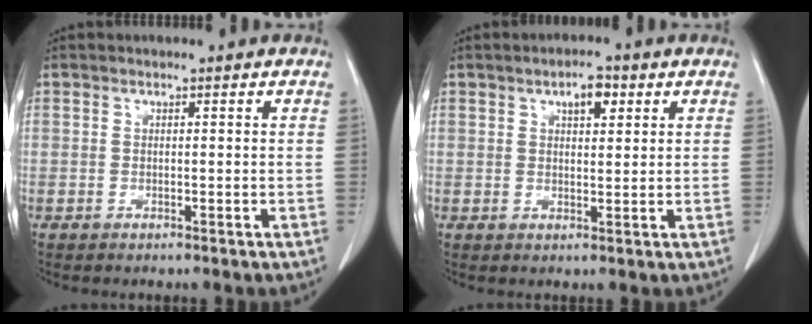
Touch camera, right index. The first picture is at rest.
{"total": 3.7, "force": [1.8, 1.5, 2.9], "torque": [-0.046, 0.003, 0.028]}